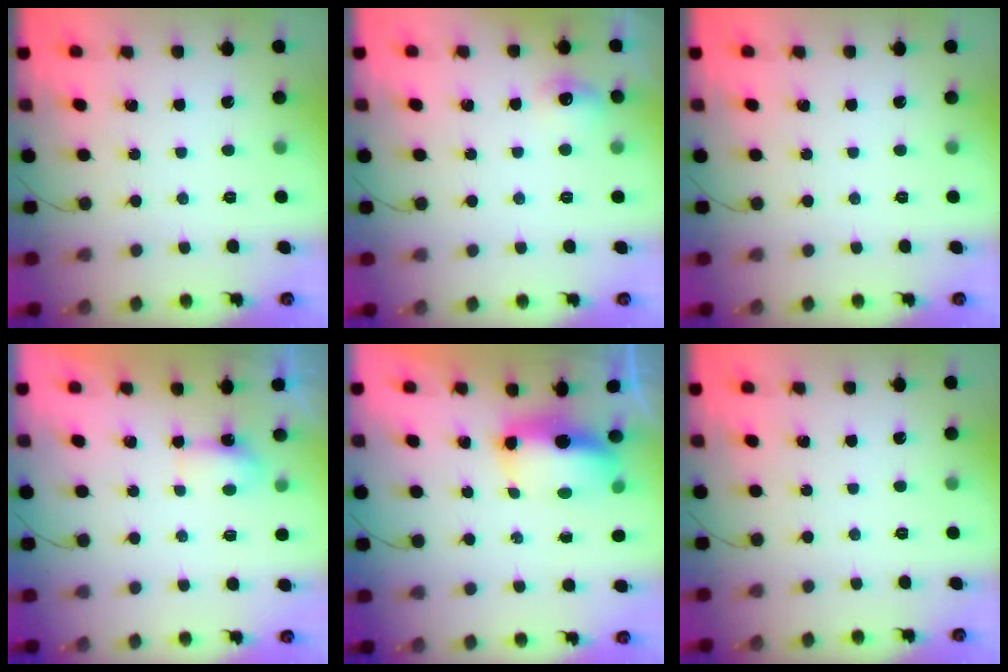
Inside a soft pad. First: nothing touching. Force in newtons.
{"total": 6.4, "press": 6.2, "slide": 1.7}
{"total": 0.0}
{"total": 3.6, "press": 3.6, "slide": 0.7}
{"total": 9.1, "press": 8.0, "slide": 4.3}
{"total": 0.0}